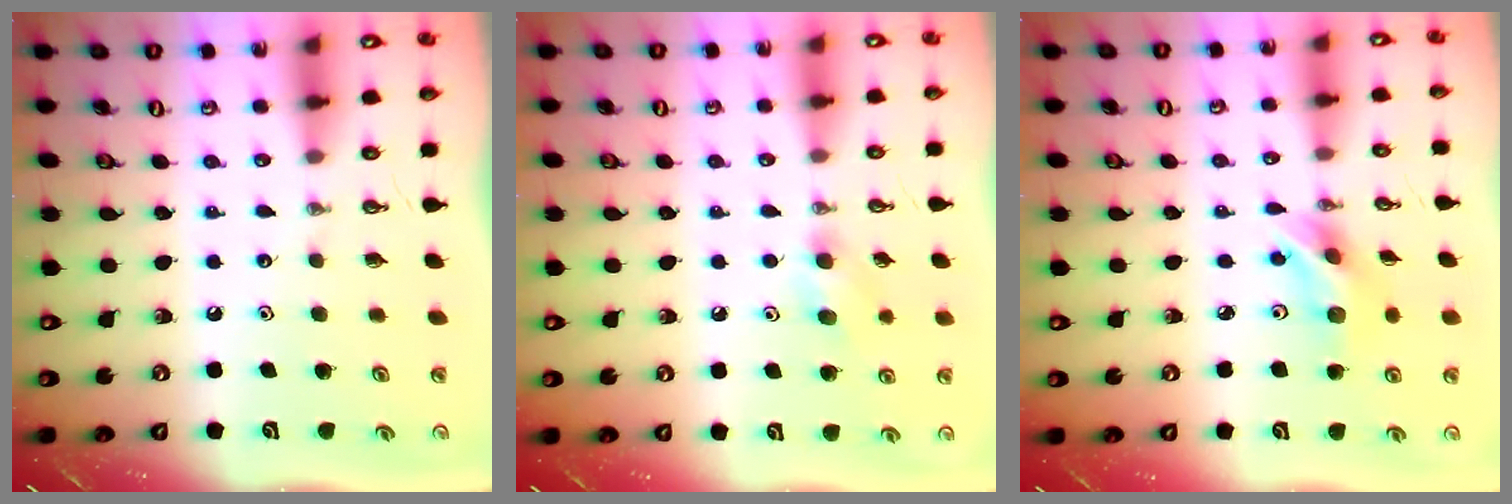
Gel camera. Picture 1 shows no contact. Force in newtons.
{"total": 6.8, "press": 6.7, "slide": 1.2}
{"total": 10.7, "press": 10.1, "slide": 3.6}